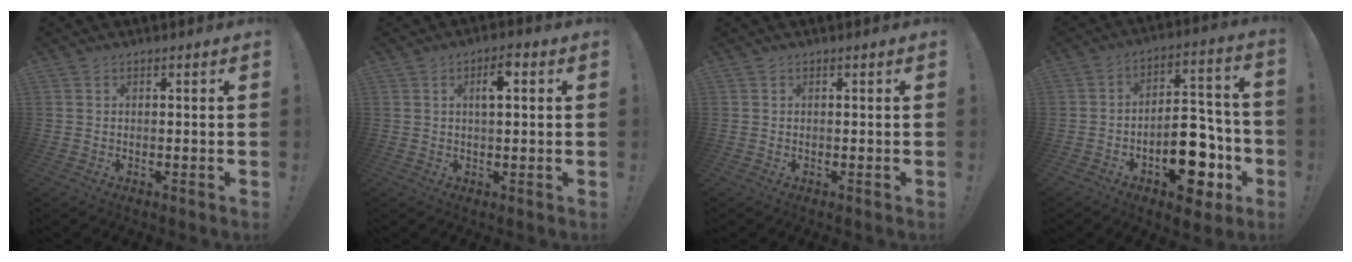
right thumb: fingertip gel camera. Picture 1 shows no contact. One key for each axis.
{"total": 4.5, "fx": 1.3, "fy": 1.5, "fz": 4.1, "tx": -0.051, "ty": -0.002, "tz": 0.013}
{"total": 0.0}
{"total": 16.3, "fx": -7.1, "fy": 9.0, "fz": 11.6, "tx": -0.135, "ty": 0.064, "tz": -0.102}